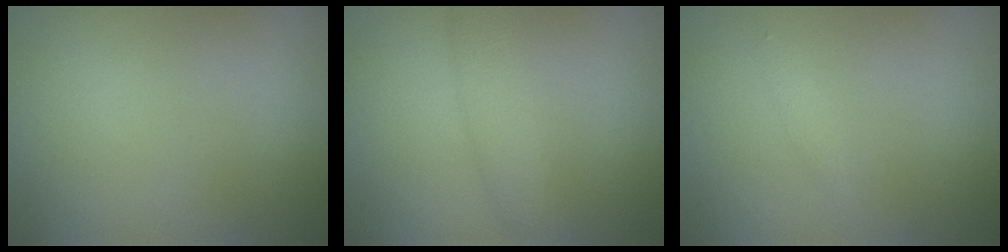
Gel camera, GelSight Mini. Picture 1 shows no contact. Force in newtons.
{"total": 2.2, "press": 2.2, "slide": 0.0}
{"total": 0.6, "press": 0.6, "slide": 0.0}